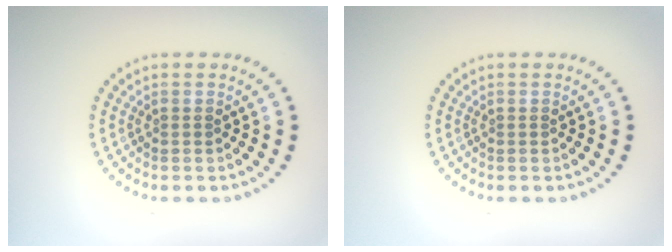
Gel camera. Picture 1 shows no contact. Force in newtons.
{"total": 0.0}